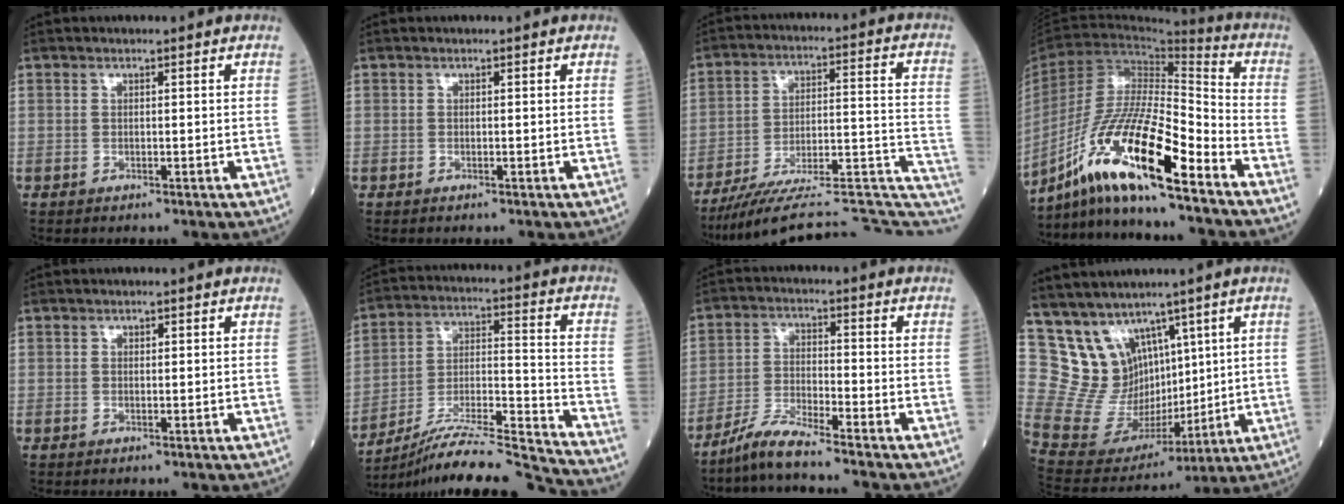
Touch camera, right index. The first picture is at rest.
{"total": 0.0}
{"total": 24.7, "force": [-21.9, 2.8, 11.1], "torque": [-0.091, 0.030, -0.307]}
{"total": 17.2, "force": [-11.3, 1.2, 12.9], "torque": [-0.249, -0.018, -0.210]}
{"total": 0.6, "force": [0.3, 0.4, 0.4], "torque": [-0.004, -0.001, 0.003]}
{"total": 18.9, "force": [-17.7, -1.5, 6.5], "torque": [-0.124, -0.002, -0.300]}
{"total": 5.6, "force": [-5.1, -0.9, 2.1], "torque": [-0.047, -0.023, -0.105]}
{"total": 11.7, "force": [7.5, 8.1, 3.9], "torque": [-0.095, 0.039, 0.174]}